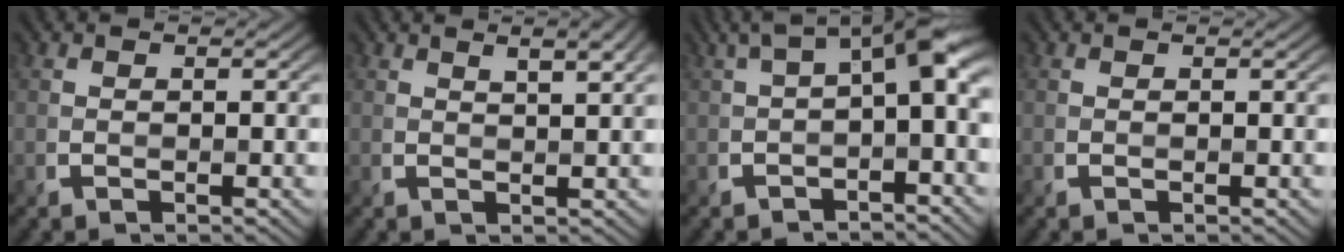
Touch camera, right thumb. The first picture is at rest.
{"total": 3.9, "force": [2.2, 1.0, 3.1], "torque": [-0.048, 0.006, 0.032]}
{"total": 7.5, "force": [0.6, 2.8, 7.0], "torque": [-0.112, 0.012, 0.005]}
{"total": 0.0}